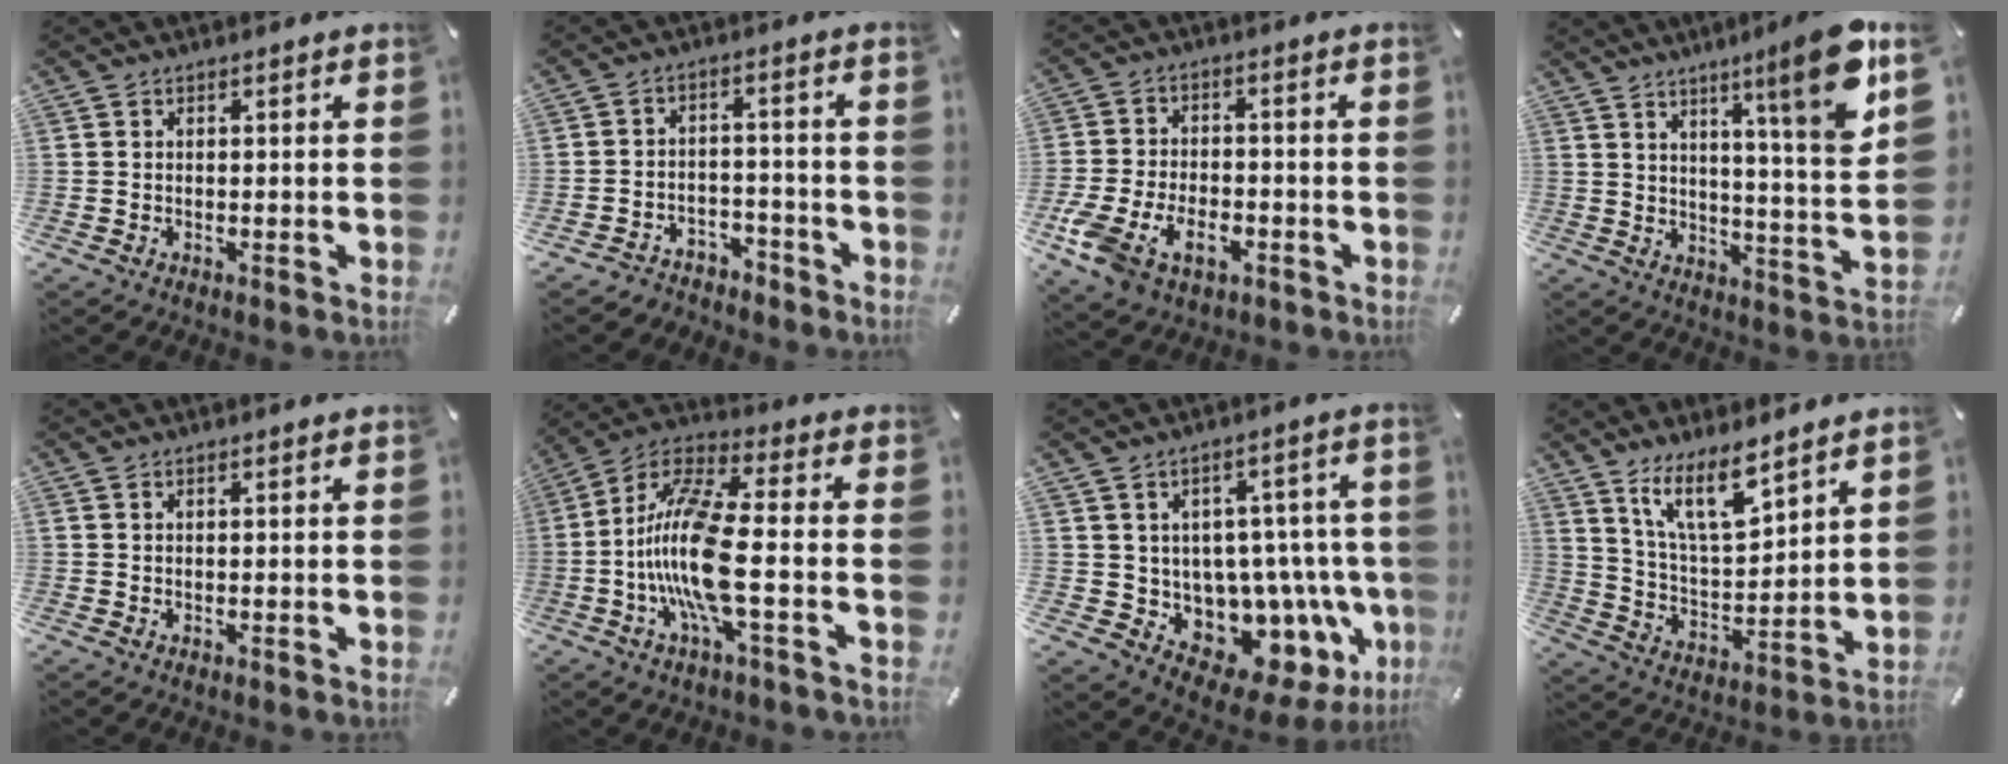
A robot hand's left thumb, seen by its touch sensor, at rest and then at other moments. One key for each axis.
{"total": 3.9, "fx": -2.8, "fy": 2.6, "fz": 0.4, "tx": -0.005, "ty": 0.013, "tz": -0.054}
{"total": 11.0, "fx": -5.0, "fy": 7.0, "fz": 6.8, "tx": -0.152, "ty": 0.017, "tz": -0.089}
{"total": 14.9, "fx": 9.7, "fy": 0.6, "fz": 11.3, "tx": -0.157, "ty": -0.070, "tz": 0.142}
{"total": 0.0}
{"total": 17.4, "fx": -3.0, "fy": 4.9, "fz": 16.4, "tx": -0.348, "ty": -0.012, "tz": -0.056}
{"total": 9.3, "fx": -2.2, "fy": 8.0, "fz": 4.2, "tx": -0.054, "ty": -0.022, "tz": -0.018}
{"total": 12.8, "fx": 9.5, "fy": 4.2, "fz": 7.6, "tx": -0.149, "ty": -0.045, "tz": 0.171}